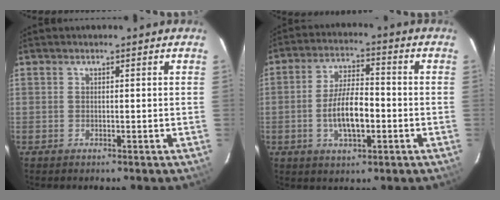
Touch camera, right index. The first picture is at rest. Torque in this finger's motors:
{"motor_torque": [0.50, -0.23, 0.59, 0.14]}